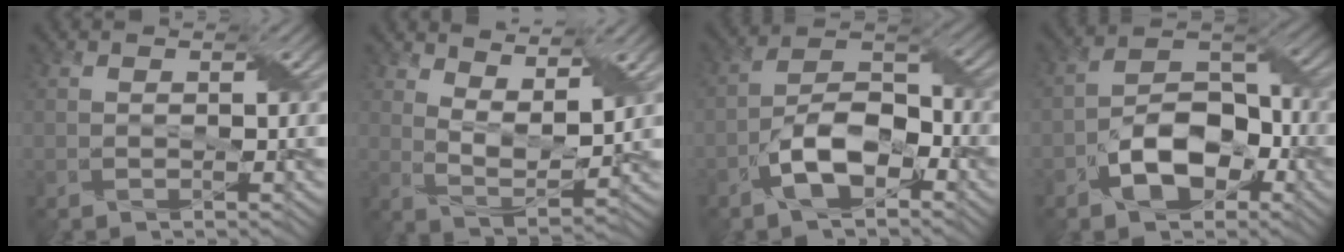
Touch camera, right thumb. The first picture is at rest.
{"total": 6.7, "force": [5.2, 1.7, 3.8], "torque": [-0.079, -0.017, 0.102]}
{"total": 8.7, "force": [-4.5, 4.2, 6.2], "torque": [-0.111, 0.010, -0.089]}
{"total": 8.6, "force": [-4.2, 5.1, 5.4], "torque": [-0.089, 0.004, -0.083]}